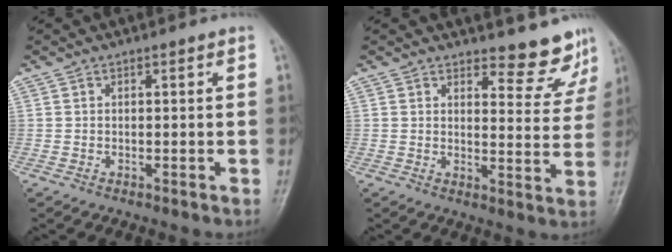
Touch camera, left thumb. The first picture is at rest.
{"total": 7.9, "force": [7.4, 2.4, 1.3], "torque": [0.015, -0.070, 0.083]}